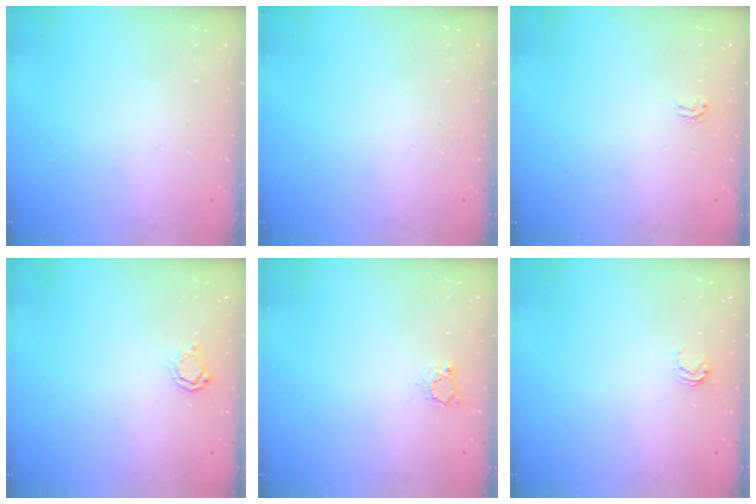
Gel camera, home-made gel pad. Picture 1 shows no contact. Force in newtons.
{"total": 0.0}
{"total": 1.9, "press": 1.9, "slide": 0.1}
{"total": 3.8, "press": 3.8, "slide": 0.5}
{"total": 2.9, "press": 2.9, "slide": 0.4}
{"total": 3.8, "press": 3.8, "slide": 0.3}